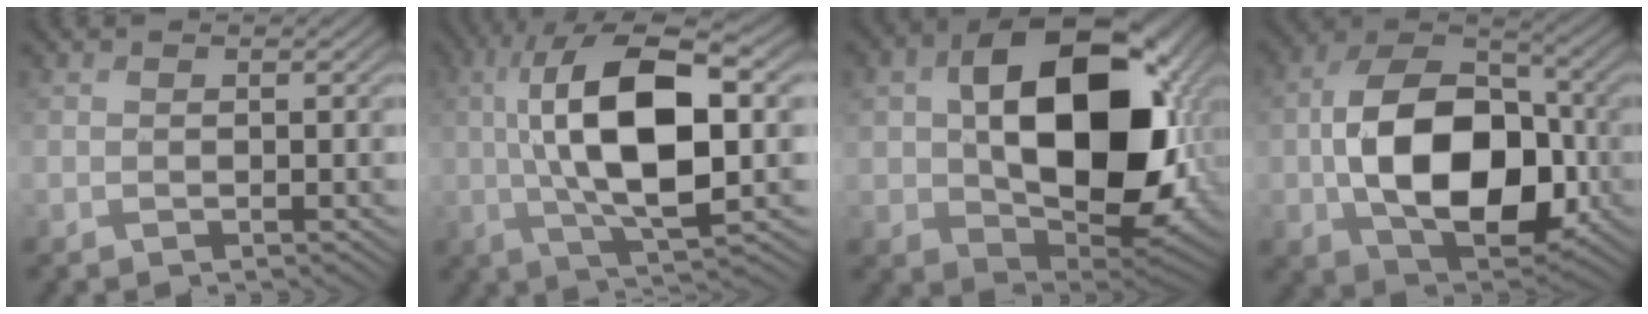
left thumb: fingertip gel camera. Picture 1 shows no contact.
{"total": 14.9, "force": [1.2, 5.9, 13.7], "torque": [-0.273, 0.007, 0.022]}
{"total": 19.0, "force": [2.0, 12.9, 13.8], "torque": [-0.239, -0.045, 0.068]}
{"total": 15.2, "force": [-2.1, 10.1, 11.2], "torque": [-0.205, -0.017, -0.032]}